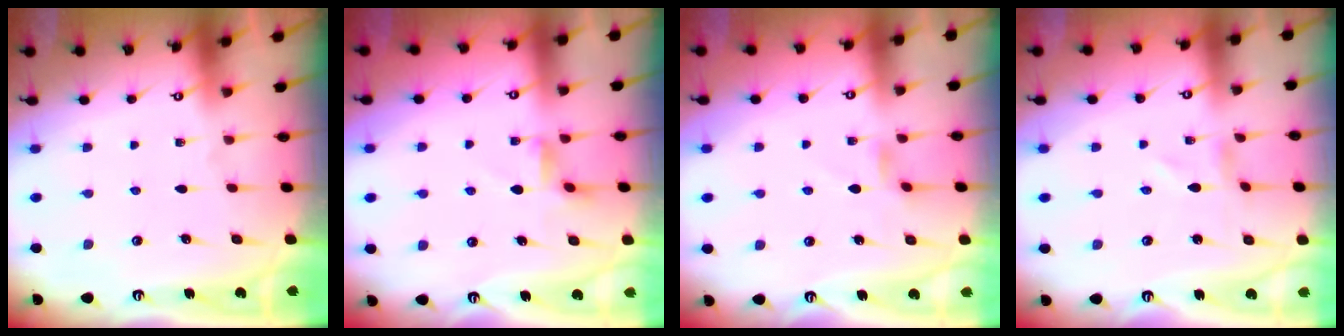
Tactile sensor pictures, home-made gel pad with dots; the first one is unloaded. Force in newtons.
{"total": 3.0, "press": 2.9, "slide": 0.5}
{"total": 2.7, "press": 2.6, "slide": 0.4}
{"total": 1.2, "press": 1.2, "slide": 0.1}